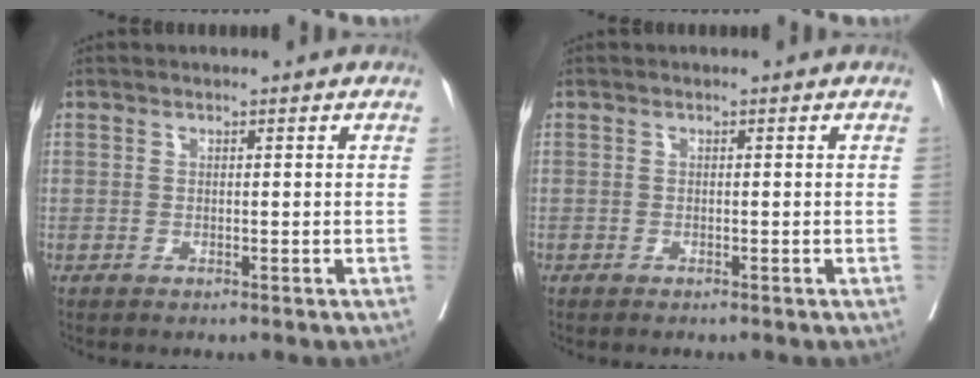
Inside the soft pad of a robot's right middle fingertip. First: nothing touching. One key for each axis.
{"total": 0.6, "fx": -0.6, "fy": 0.1, "fz": 0.1, "tx": -0.005, "ty": -0.001, "tz": -0.012}